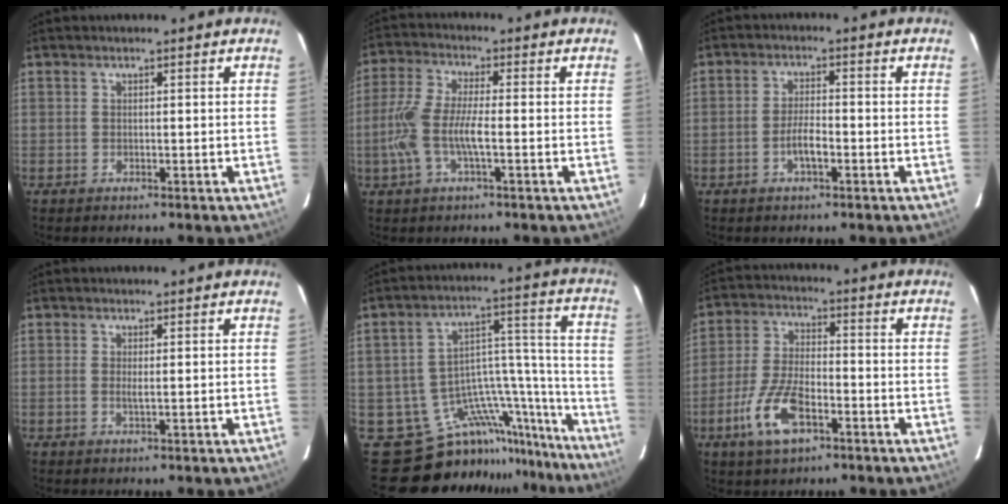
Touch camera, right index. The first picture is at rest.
{"total": 9.5, "force": [-2.2, 2.4, 8.9], "torque": [-0.196, 0.001, -0.043]}
{"total": 4.0, "force": [-1.8, 1.1, 3.4], "torque": [-0.072, 0.002, -0.032]}
{"total": 1.2, "force": [-0.1, 0.1, 1.2], "torque": [-0.025, -0.002, -0.003]}
{"total": 18.7, "force": [-17.2, 6.4, 3.6], "torque": [-0.017, 0.079, -0.259]}
{"total": 11.2, "force": [-5.4, 4.6, 8.6], "torque": [-0.187, -0.005, -0.100]}